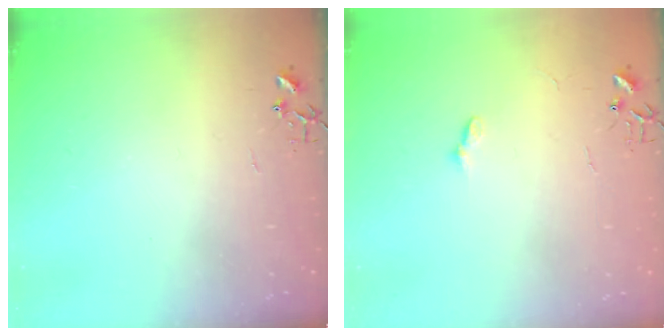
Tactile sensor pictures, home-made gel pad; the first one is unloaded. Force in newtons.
{"total": 5.4, "press": 5.4, "slide": 0.6}